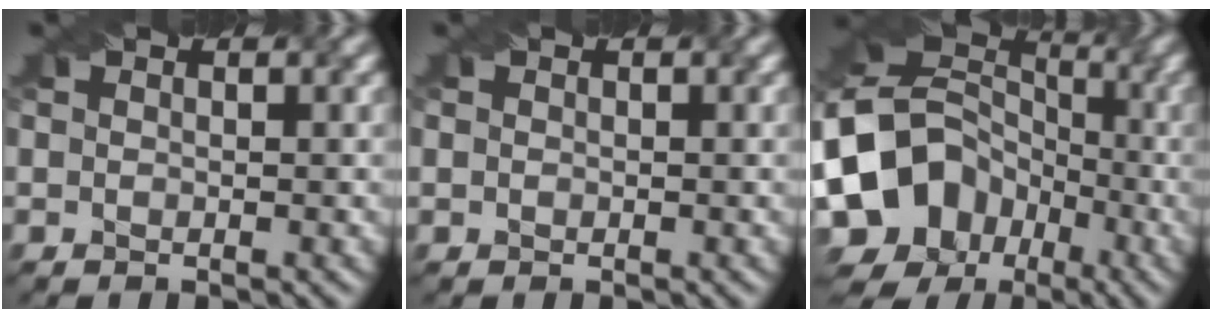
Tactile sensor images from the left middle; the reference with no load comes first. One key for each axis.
{"total": 0.7, "fx": 0.3, "fy": 0.6, "fz": 0.2, "tx": -0.006, "ty": 0.007, "tz": -0.003}
{"total": 12.5, "fx": -4.7, "fy": 10.3, "fz": 5.1, "tx": -0.111, "ty": 0.005, "tz": -0.093}